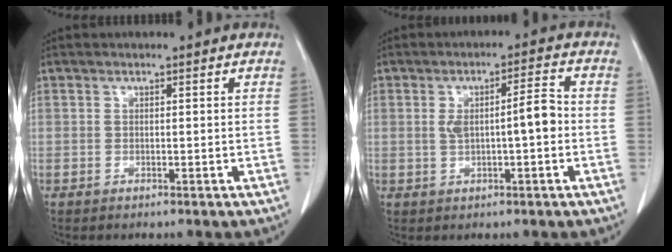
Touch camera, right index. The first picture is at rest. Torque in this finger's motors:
{"motor_torque": [0.19, 0.05, 0.10, 0.05]}